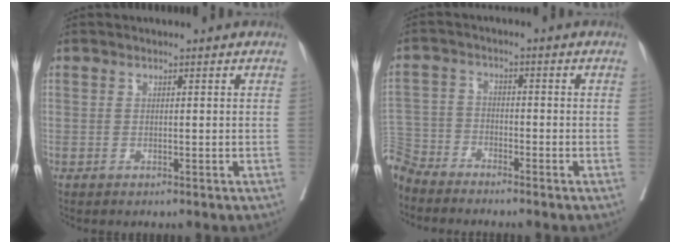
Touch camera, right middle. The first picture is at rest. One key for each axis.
{"total": 7.0, "fx": -6.7, "fy": 1.8, "fz": 0.4, "tx": -0.007, "ty": 0.000, "tz": -0.137}